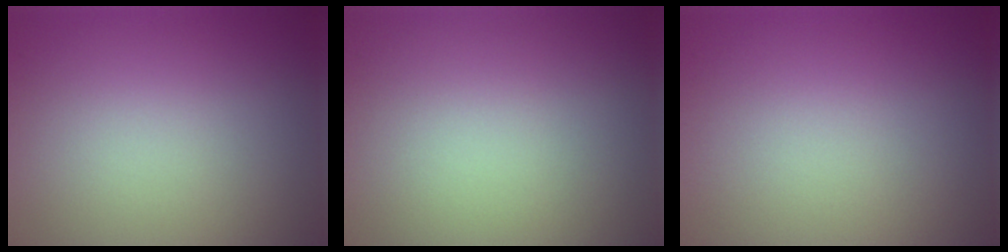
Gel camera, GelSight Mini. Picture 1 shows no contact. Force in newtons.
{"total": 0.0}
{"total": 0.0}